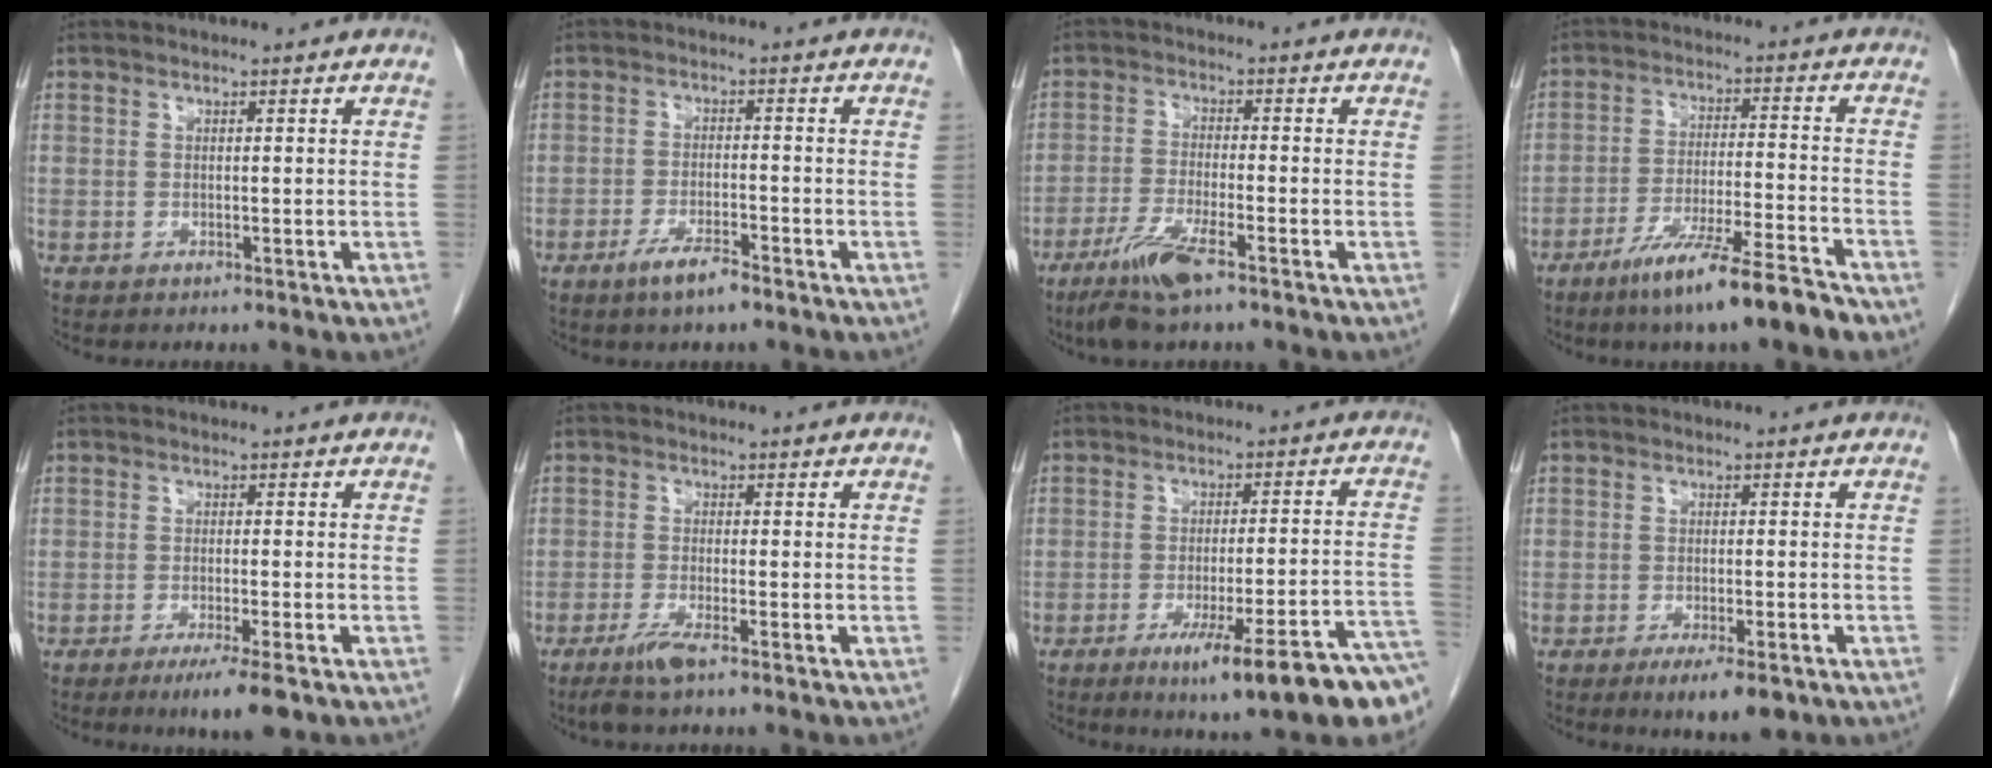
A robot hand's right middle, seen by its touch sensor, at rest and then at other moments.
{"total": 4.3, "force": [-3.0, 0.5, 2.9], "torque": [-0.061, -0.005, -0.055]}
{"total": 7.3, "force": [-4.7, 0.6, 5.5], "torque": [-0.115, -0.016, -0.088]}
{"total": 10.8, "force": [-7.7, -0.3, 7.5], "torque": [-0.134, -0.027, -0.139]}
{"total": 5.0, "force": [-3.1, 0.0, 3.9], "torque": [-0.061, -0.016, -0.051]}
{"total": 3.5, "force": [-2.4, 0.0, 2.6], "torque": [-0.058, -0.009, -0.049]}
{"total": 14.3, "force": [-9.5, 0.1, 10.7], "torque": [-0.106, -0.002, -0.136]}
{"total": 5.3, "force": [-3.3, 1.1, 4.1], "torque": [-0.059, -0.011, -0.044]}